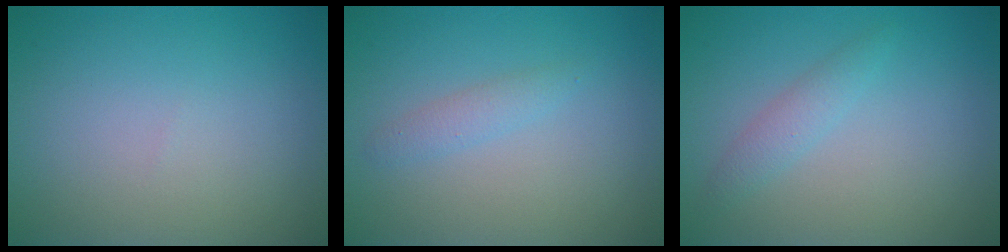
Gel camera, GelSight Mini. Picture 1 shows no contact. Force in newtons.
{"total": 1.3, "press": 1.3, "slide": 0.0}
{"total": 1.5, "press": 1.5, "slide": 0.0}